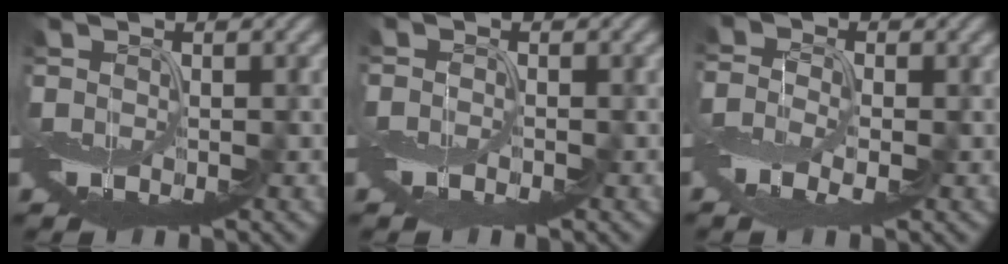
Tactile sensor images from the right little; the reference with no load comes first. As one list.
[{"total": 0.8, "force": [-0.6, 0.3, 0.5], "torque": [-0.011, 0.001, -0.015]}, {"total": 2.9, "force": [-1.4, 1.7, 2.0], "torque": [-0.055, -0.002, -0.035]}]